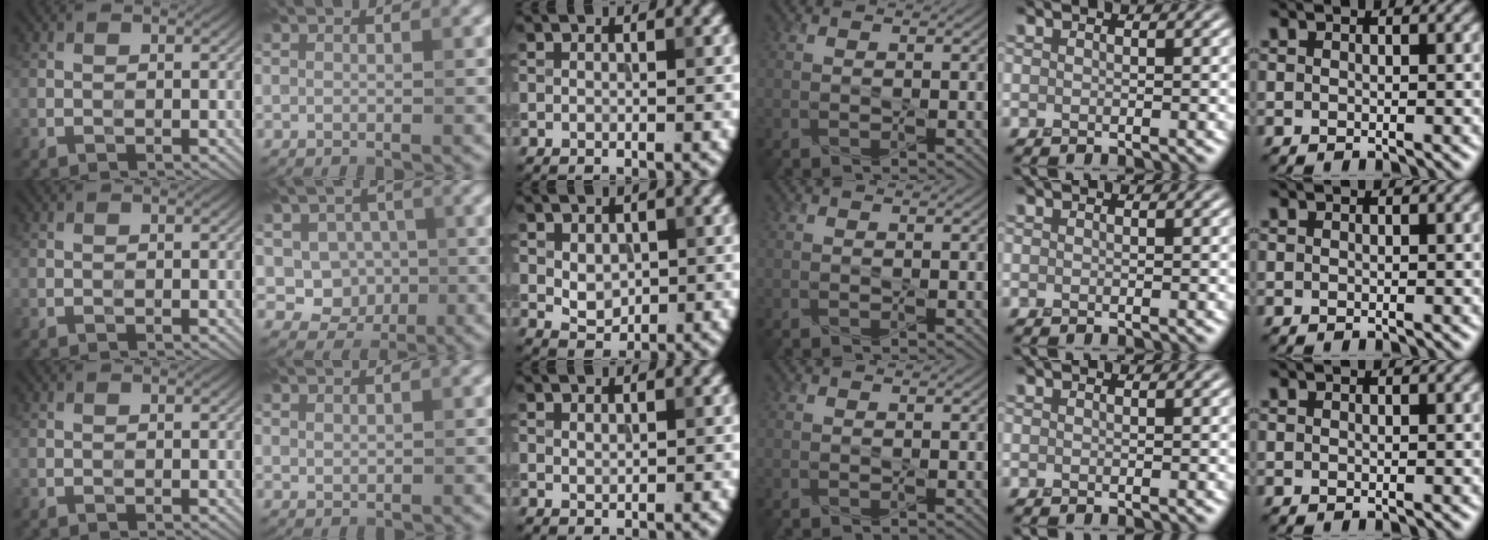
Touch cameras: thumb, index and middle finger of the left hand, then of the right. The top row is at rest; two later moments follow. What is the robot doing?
{"motion": "press", "object": "stapler"}